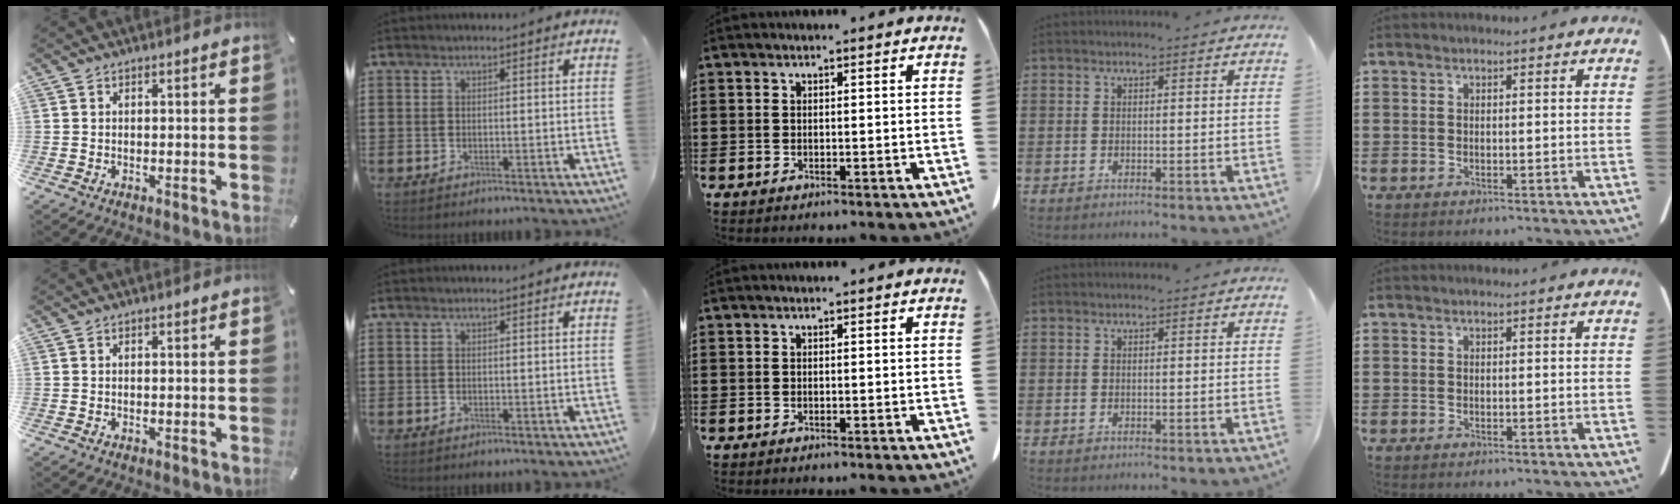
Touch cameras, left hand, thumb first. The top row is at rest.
{}